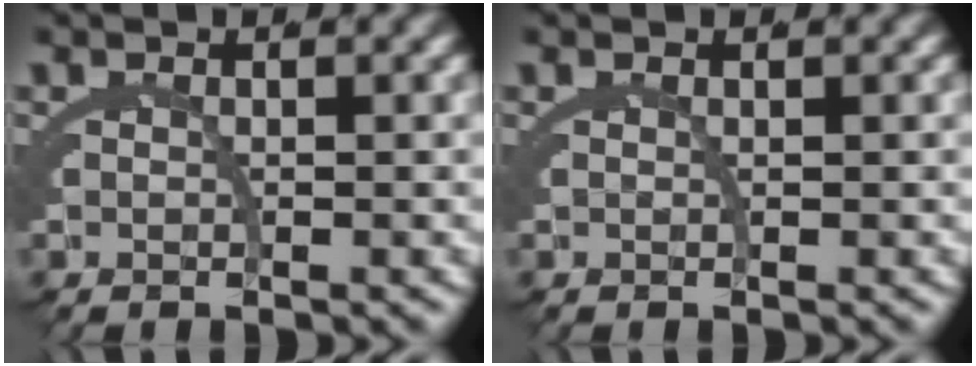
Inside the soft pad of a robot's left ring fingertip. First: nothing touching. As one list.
[{"total": 0.0}]